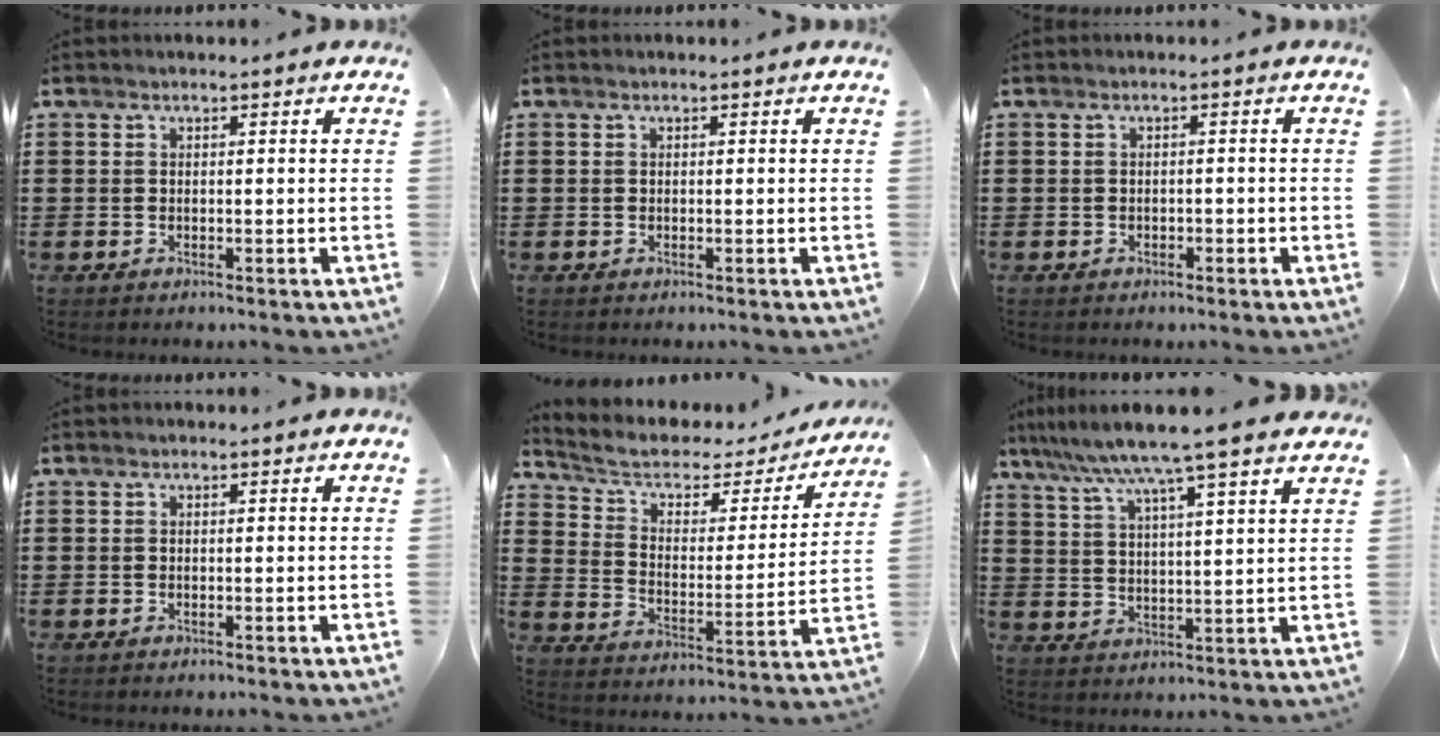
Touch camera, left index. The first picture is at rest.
{"total": 0.0}
{"total": 0.8, "force": [-0.7, 0.4, 0.3], "torque": [-0.010, -0.001, -0.015]}
{"total": 0.0}
{"total": 4.9, "force": [3.4, 2.7, 2.3], "torque": [-0.067, -0.018, 0.053]}
{"total": 7.5, "force": [6.2, -0.9, 4.0], "torque": [-0.100, -0.036, 0.103]}